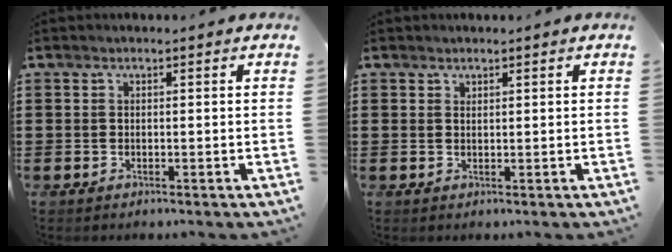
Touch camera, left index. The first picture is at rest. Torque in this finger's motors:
{"motor_torque": [0.02, -0.05, 0.05, 0.00]}